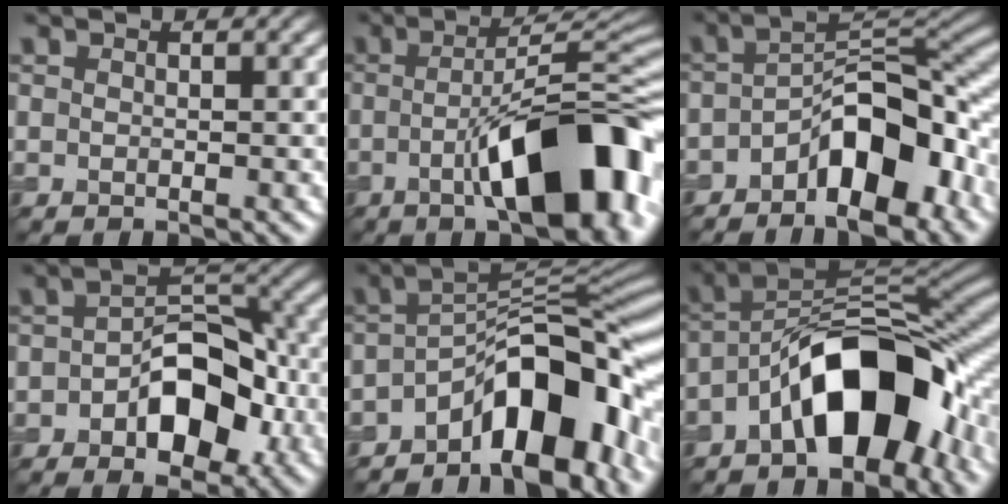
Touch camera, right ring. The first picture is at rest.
{"total": 12.7, "force": [-3.9, 4.0, 11.4], "torque": [-0.157, 0.012, -0.050]}
{"total": 8.7, "force": [-4.2, 3.4, 6.8], "torque": [-0.100, 0.021, -0.072]}
{"total": 7.6, "force": [-2.5, 4.3, 5.8], "torque": [-0.079, 0.016, -0.036]}
{"total": 11.4, "force": [-5.8, 4.5, 8.8], "torque": [-0.113, 0.016, -0.093]}
{"total": 11.2, "force": [-4.8, 5.1, 8.7], "torque": [-0.127, 0.024, -0.084]}